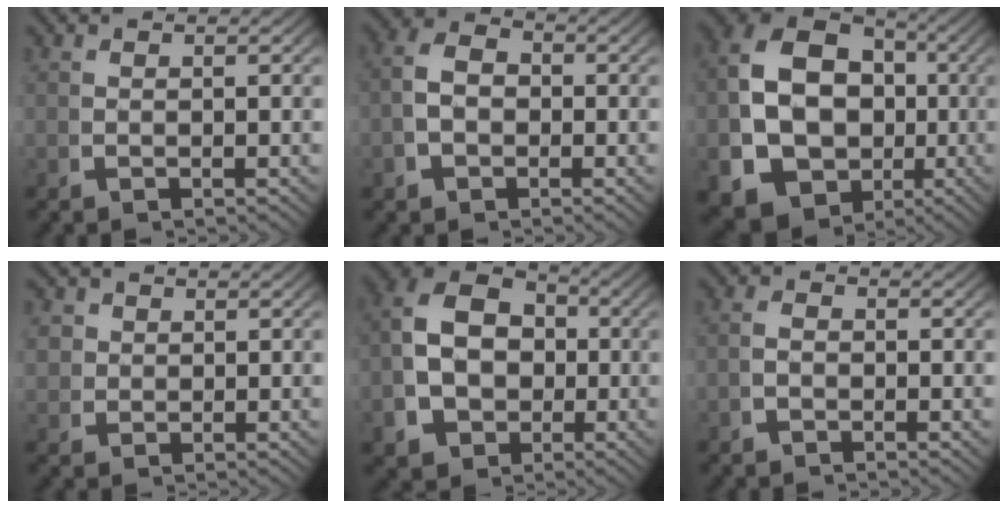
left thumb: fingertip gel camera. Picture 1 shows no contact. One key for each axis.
{"total": 4.5, "fx": -0.2, "fy": 3.5, "fz": 2.8, "tx": -0.057, "ty": -0.004, "tz": -0.007}
{"total": 17.7, "fx": -3.1, "fy": 14.9, "fz": 9.1, "tx": -0.225, "ty": -0.063, "tz": -0.041}
{"total": 3.2, "fx": 0.9, "fy": 2.8, "fz": 1.0, "tx": -0.029, "ty": -0.008, "tz": 0.017}
{"total": 12.5, "fx": -0.1, "fy": 10.2, "fz": 7.2, "tx": -0.158, "ty": -0.026, "tz": 0.004}
{"total": 1.3, "fx": -0.6, "fy": 0.9, "fz": 0.7, "tx": -0.016, "ty": -0.002, "tz": -0.014}